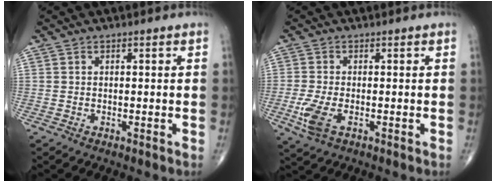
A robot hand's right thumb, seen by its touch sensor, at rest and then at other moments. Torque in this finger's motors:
{"motor_torque": [0.92, 0.83, -0.03, -0.11, 0.01]}